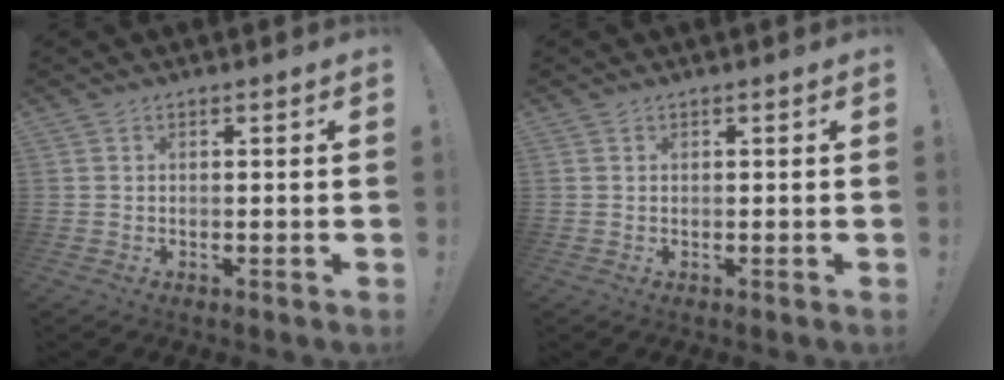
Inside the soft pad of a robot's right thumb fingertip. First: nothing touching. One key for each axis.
{"total": 0.0}